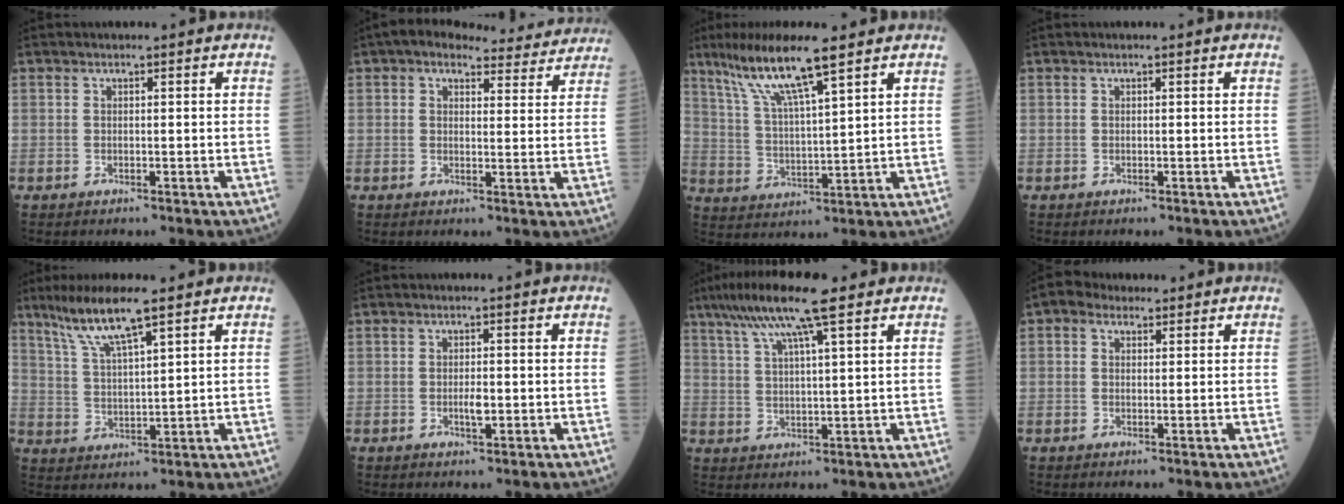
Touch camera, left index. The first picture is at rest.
{"total": 11.1, "force": [10.0, 3.6, 3.1], "torque": [-0.020, 0.023, 0.107]}
{"total": 10.6, "force": [7.3, -0.1, 7.6], "torque": [-0.151, 0.008, 0.139]}
{"total": 0.0}
{"total": 8.2, "force": [5.8, 0.0, 5.8], "torque": [-0.118, 0.006, 0.113]}
{"total": 1.9, "force": [-0.4, 0.6, 1.8], "torque": [-0.034, 0.000, -0.006]}
{"total": 10.4, "force": [7.0, 0.4, 7.8], "torque": [-0.142, 0.030, 0.120]}
{"total": 3.2, "force": [1.9, 2.3, 1.3], "torque": [-0.030, 0.029, 0.031]}